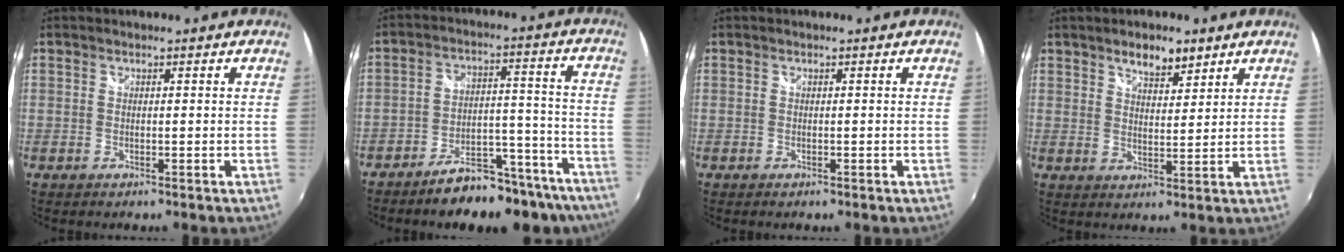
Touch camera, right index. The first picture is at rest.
{"total": 17.7, "force": [-14.9, 6.1, 7.4], "torque": [-0.097, 0.035, -0.183]}
{"total": 0.0}
{"total": 5.6, "force": [4.0, 2.4, 3.1], "torque": [-0.042, 0.003, 0.066]}